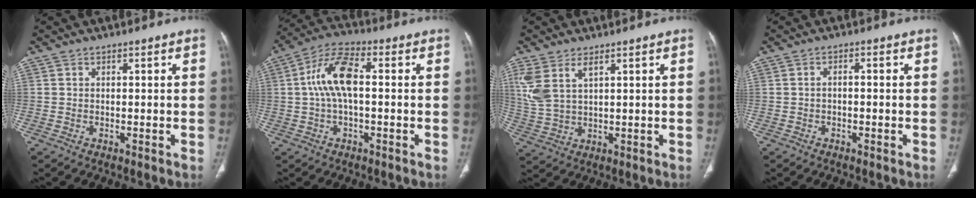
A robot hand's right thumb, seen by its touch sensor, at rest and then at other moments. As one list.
[{"total": 10.2, "force": [0.7, 4.6, 9.1], "torque": [-0.192, 0.030, 0.006]}, {"total": 7.6, "force": [3.7, 3.4, 5.7], "torque": [-0.138, -0.006, 0.088]}, {"total": 1.3, "force": [-0.4, 0.7, 1.0], "torque": [-0.018, 0.009, -0.008]}]